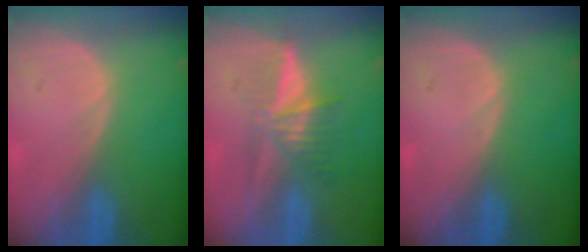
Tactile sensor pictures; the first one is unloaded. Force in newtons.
{"total": 5.2, "press": 5.1, "slide": 1.0}
{"total": 0.0}